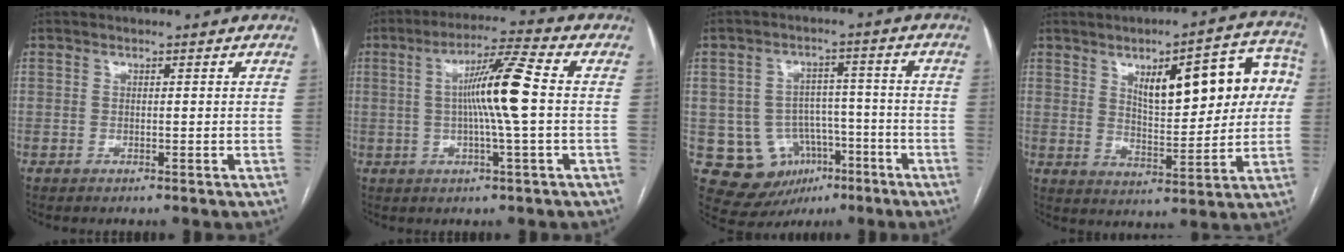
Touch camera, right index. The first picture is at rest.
{"total": 9.9, "force": [0.3, -0.7, 9.9], "torque": [-0.177, 0.007, 0.000]}
{"total": 10.8, "force": [-3.9, 9.3, 3.9], "torque": [-0.065, 0.029, -0.046]}
{"total": 16.0, "force": [4.1, 5.3, 14.5], "torque": [-0.187, 0.032, 0.062]}